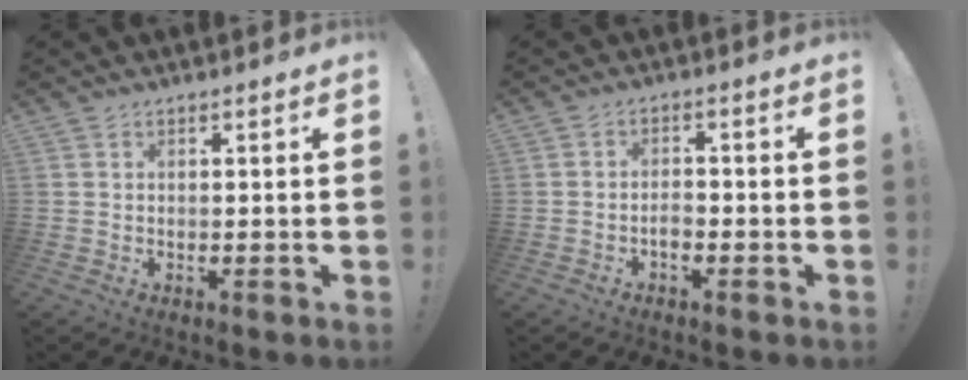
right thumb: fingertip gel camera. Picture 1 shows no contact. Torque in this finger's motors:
{"motor_torque": [0.63, 0.18, 0.46, -0.45, 0.08]}